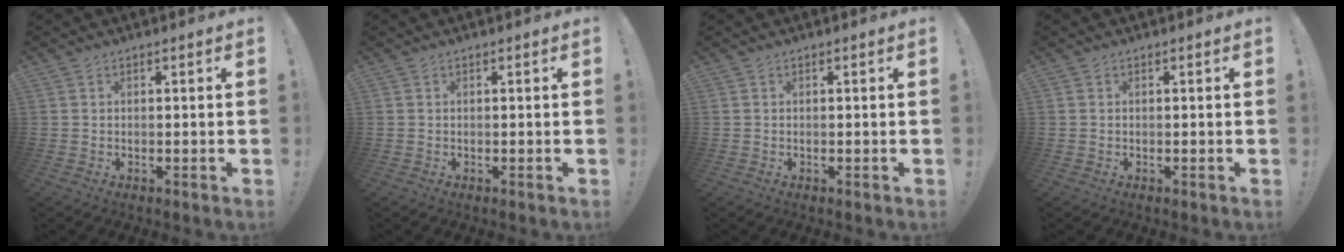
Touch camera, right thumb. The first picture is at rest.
{"total": 0.0}
{"total": 0.0}
{"total": 0.0}